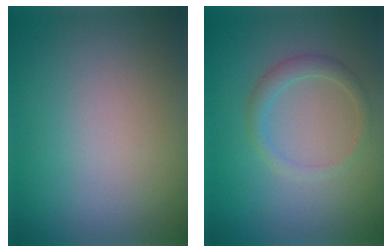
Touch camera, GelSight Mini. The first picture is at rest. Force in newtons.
{"total": 1.8, "press": 1.8, "slide": 0.1}